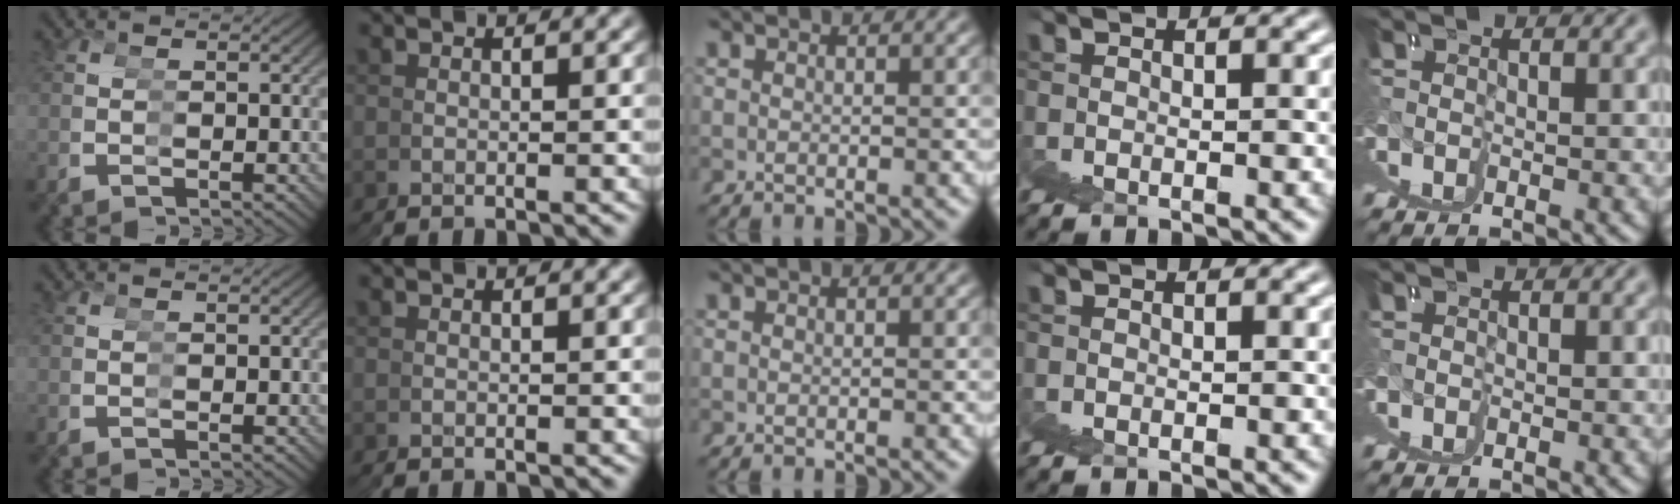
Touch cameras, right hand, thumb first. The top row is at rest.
{}